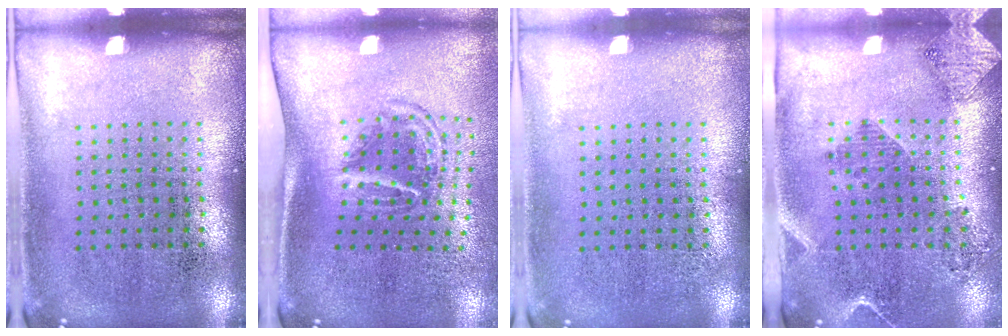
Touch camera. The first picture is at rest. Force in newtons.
{"total": 1.8, "press": 1.2, "slide": 1.4}
{"total": 0.0}
{"total": 1.9, "press": 1.7, "slide": 1.0}